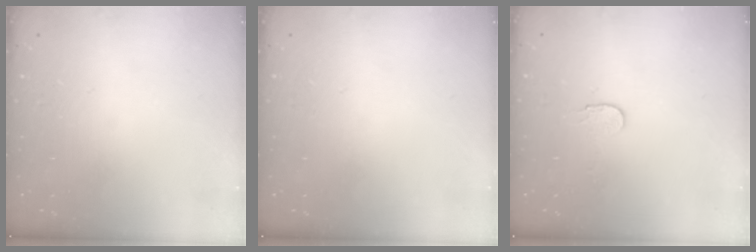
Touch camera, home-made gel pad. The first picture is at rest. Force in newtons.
{"total": 0.0}
{"total": 2.9, "press": 2.9, "slide": 0.3}